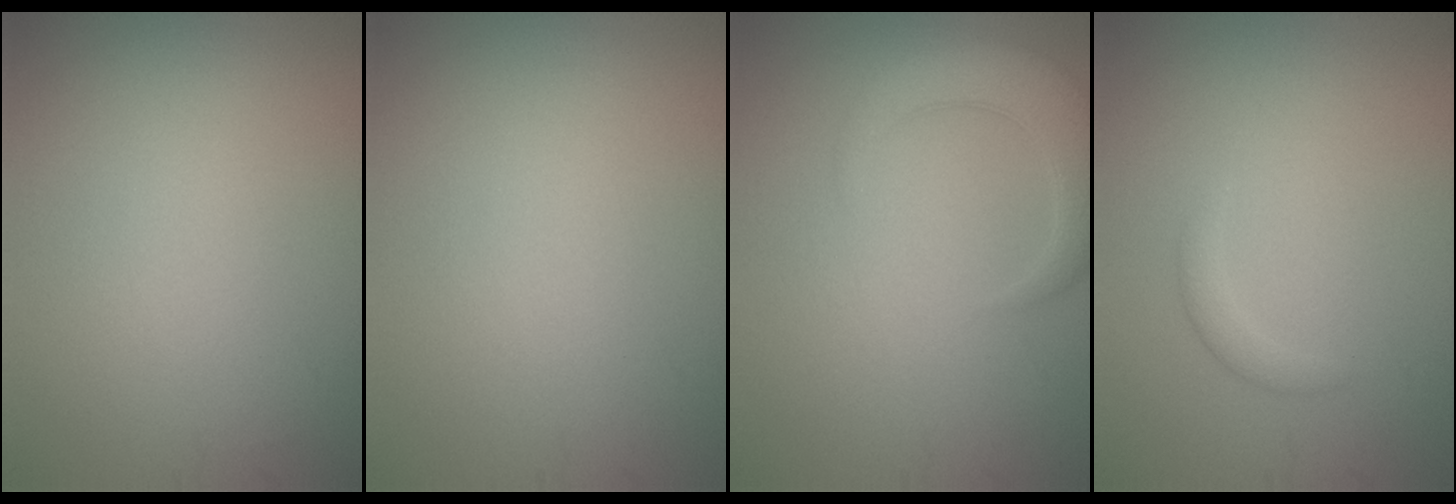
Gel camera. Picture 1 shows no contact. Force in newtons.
{"total": 0.0}
{"total": 3.8, "press": 3.8, "slide": 0.3}
{"total": 1.1, "press": 1.1, "slide": 0.1}